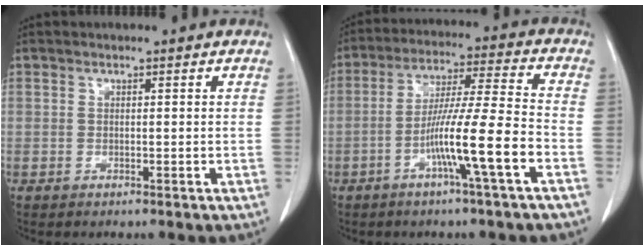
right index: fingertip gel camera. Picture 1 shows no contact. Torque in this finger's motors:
{"motor_torque": [1.31, -0.83, 0.82, 0.14]}